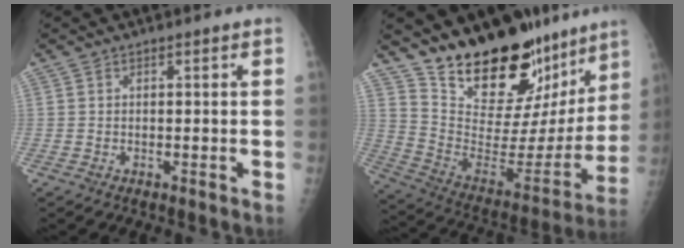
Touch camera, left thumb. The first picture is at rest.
{"total": 27.3, "force": [20.7, 11.7, 13.5], "torque": [-0.172, -0.117, 0.322]}